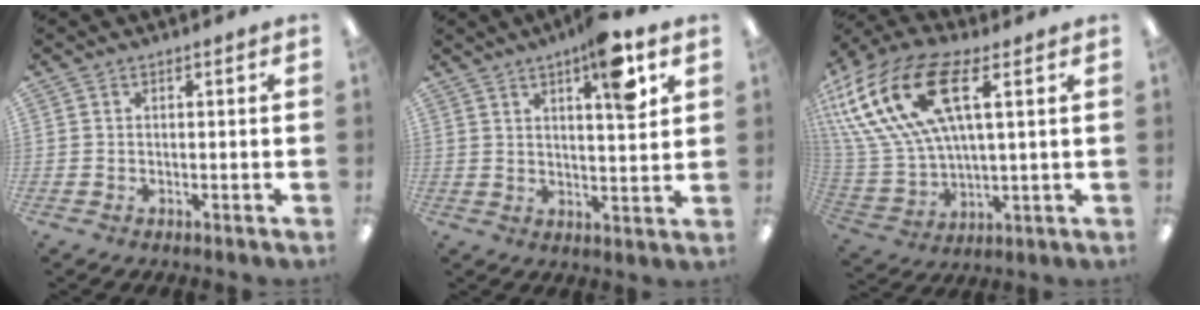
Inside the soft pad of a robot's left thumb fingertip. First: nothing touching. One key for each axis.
{"total": 10.7, "fx": 5.8, "fy": 2.5, "fz": 8.6, "tx": -0.120, "ty": -0.029, "tz": 0.089}
{"total": 22.2, "fx": 9.6, "fy": 11.0, "fz": 16.8, "tx": -0.372, "ty": -0.026, "tz": 0.168}